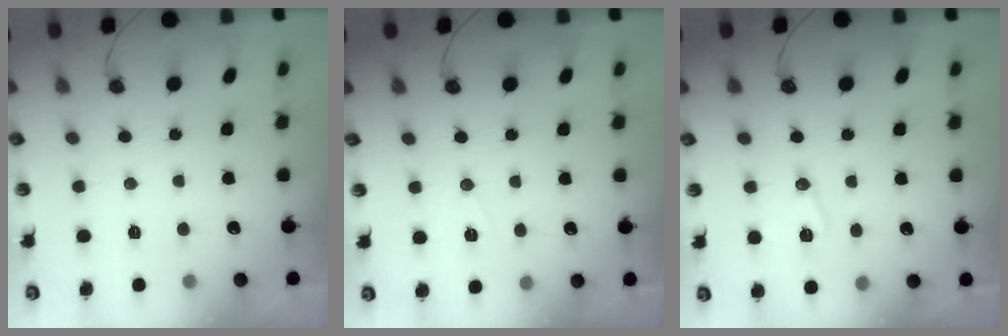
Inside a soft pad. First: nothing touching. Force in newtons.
{"total": 5.3, "press": 3.0, "slide": 4.4}
{"total": 9.2, "press": 9.2, "slide": 1.0}